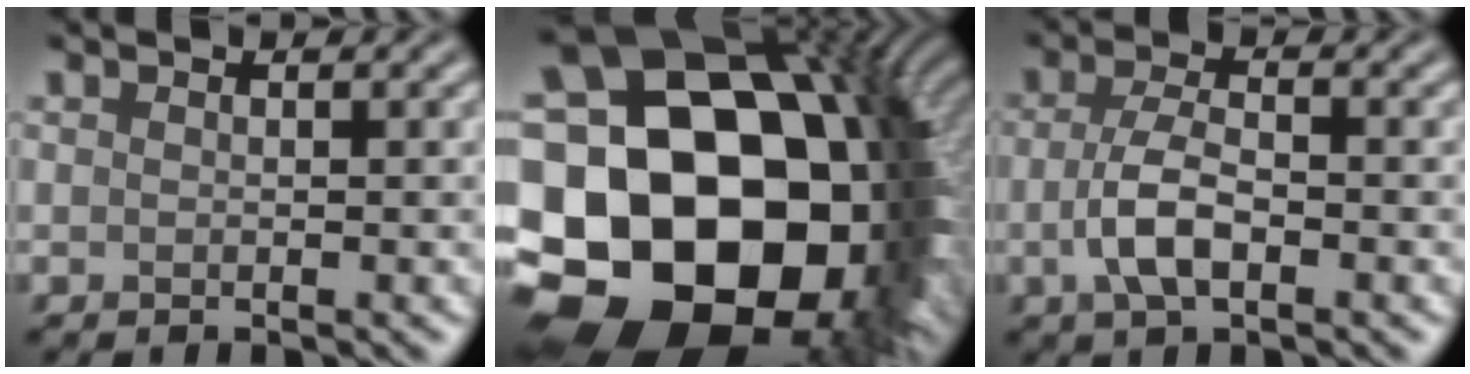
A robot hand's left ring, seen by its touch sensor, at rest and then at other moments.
{"total": 25.6, "force": [-4.8, 20.0, 15.3], "torque": [-0.259, -0.029, -0.118]}
{"total": 3.9, "force": [-1.1, 1.7, 3.4], "torque": [-0.071, -0.001, -0.025]}